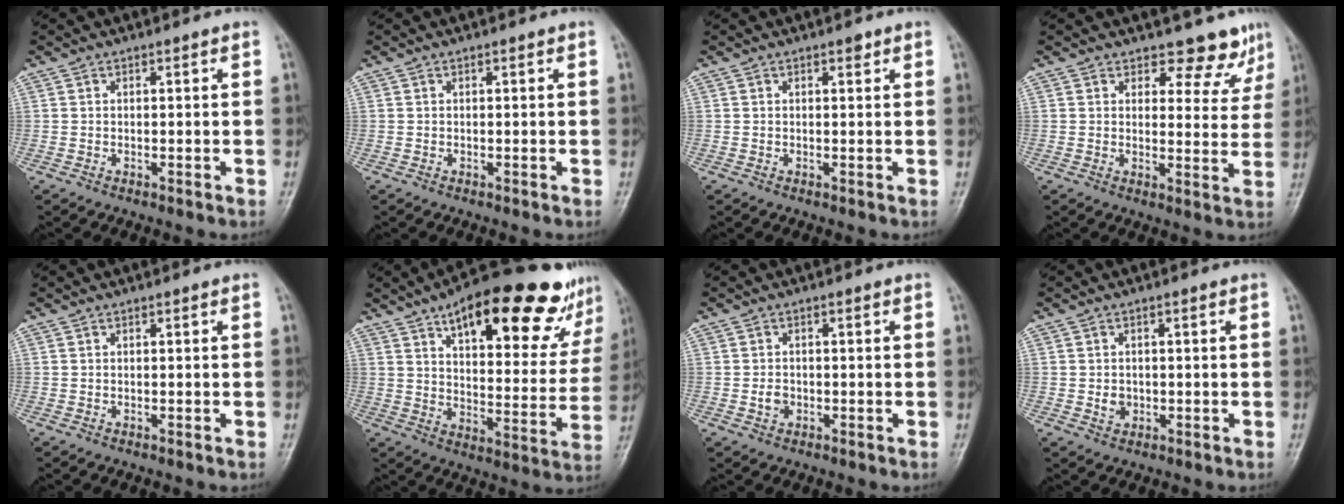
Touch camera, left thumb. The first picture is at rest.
{"total": 0.0}
{"total": 1.0, "force": [0.6, 0.4, 0.6], "torque": [-0.004, -0.002, 0.007]}
{"total": 7.3, "force": [6.3, 3.5, 1.2], "torque": [0.021, -0.046, 0.067]}
{"total": 0.0}
{"total": 26.8, "force": [16.8, 9.7, 18.5], "torque": [-0.221, -0.040, 0.237]}
{"total": 2.1, "force": [-0.6, 1.7, 1.1], "torque": [-0.012, 0.003, -0.011]}
{"total": 2.2, "force": [-0.3, 1.9, 1.0], "torque": [-0.009, 0.002, -0.002]}